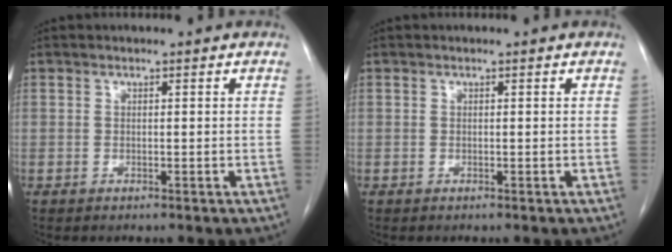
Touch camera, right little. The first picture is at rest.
{"total": 0.0}